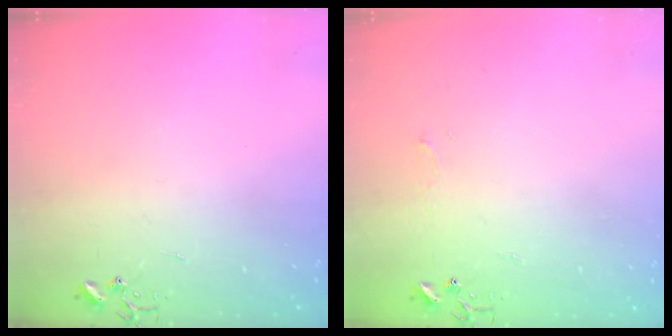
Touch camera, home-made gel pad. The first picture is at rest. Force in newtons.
{"total": 3.9, "press": 3.9, "slide": 0.5}